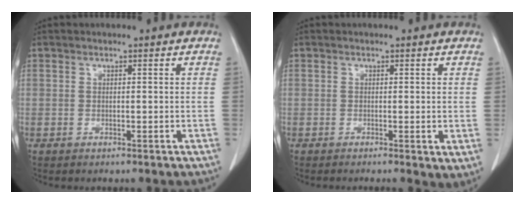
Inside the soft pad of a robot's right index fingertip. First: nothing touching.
{"total": 2.1, "force": [-0.4, 0.5, 2.0], "torque": [-0.027, -0.008, -0.007]}